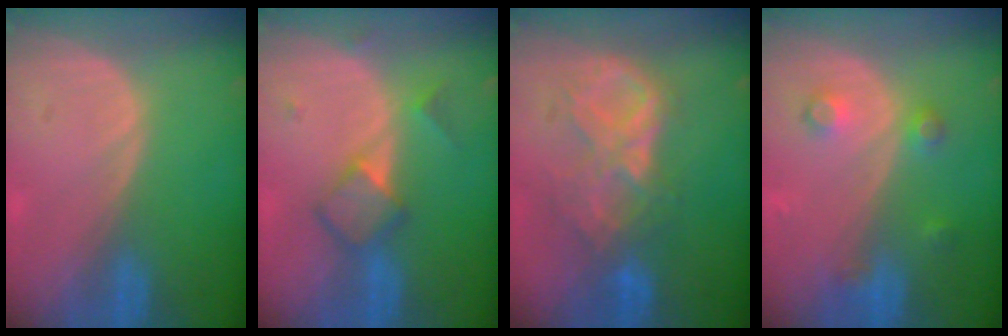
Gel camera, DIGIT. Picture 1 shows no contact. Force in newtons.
{"total": 4.9, "press": 4.8, "slide": 0.9}
{"total": 8.6, "press": 7.6, "slide": 3.9}
{"total": 3.7, "press": 3.4, "slide": 1.5}